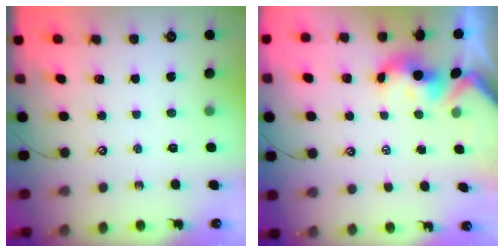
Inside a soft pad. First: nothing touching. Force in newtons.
{"total": 1.5, "press": 1.3, "slide": 0.7}